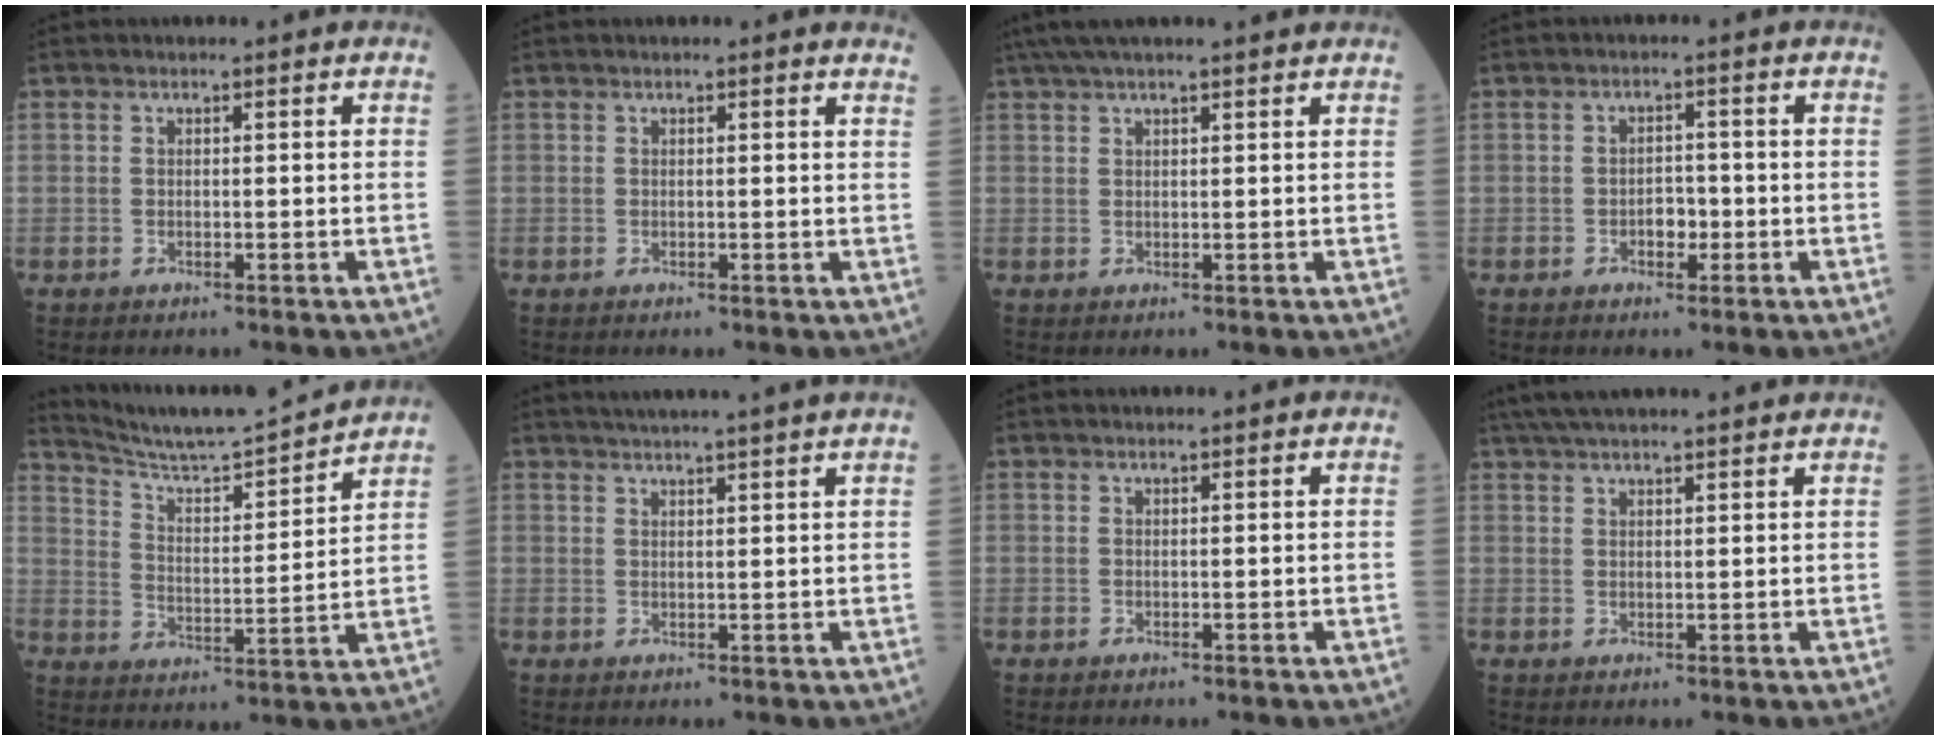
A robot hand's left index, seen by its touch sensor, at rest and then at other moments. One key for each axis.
{"total": 3.3, "fx": 3.2, "fy": 0.2, "fz": 0.9, "tx": -0.006, "ty": -0.008, "tz": 0.014}
{"total": 9.7, "fx": 8.4, "fy": 0.2, "fz": 4.9, "tx": -0.082, "ty": 0.040, "tz": 0.119}
{"total": 2.6, "fx": -1.0, "fy": 1.5, "fz": 1.9, "tx": -0.027, "ty": 0.007, "tz": -0.015}
{"total": 14.1, "fx": 13.6, "fy": -1.3, "fz": 3.4, "tx": -0.070, "ty": -0.010, "tz": 0.218}
{"total": 8.5, "fx": 7.5, "fy": -1.1, "fz": 3.9, "tx": -0.055, "ty": 0.020, "tz": 0.091}
{"total": 0.0}
{"total": 12.5, "fx": 11.1, "fy": 1.0, "fz": 5.8, "tx": -0.100, "ty": 0.040, "tz": 0.165}